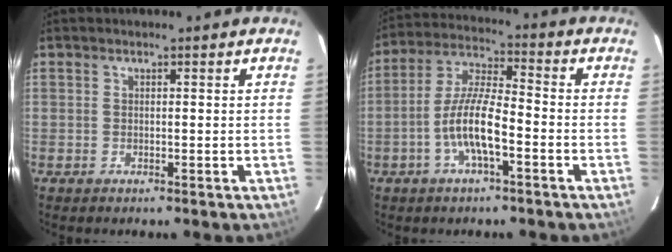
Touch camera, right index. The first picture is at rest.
{"total": 9.6, "force": [-3.8, 2.3, 8.5], "torque": [-0.177, 0.003, -0.073]}